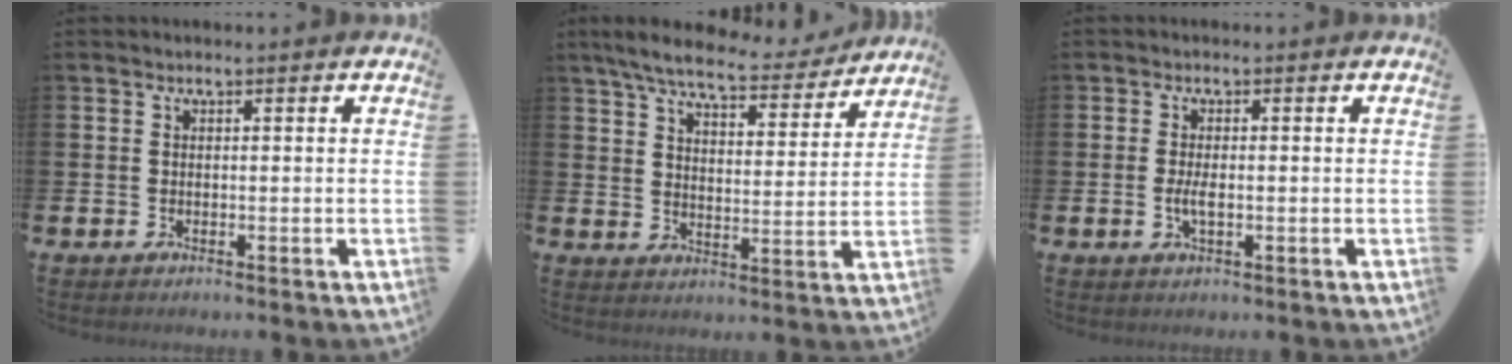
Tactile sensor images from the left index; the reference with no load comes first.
{"total": 7.6, "force": [6.9, 1.4, 2.9], "torque": [-0.081, -0.035, 0.119]}
{"total": 2.0, "force": [-0.2, 0.7, 1.9], "torque": [-0.026, -0.003, -0.006]}